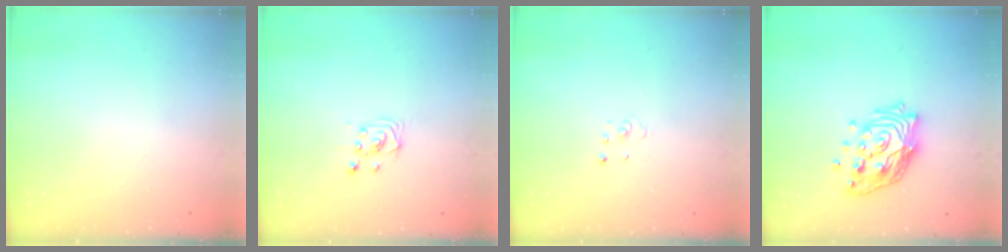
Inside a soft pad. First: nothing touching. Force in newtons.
{"total": 2.9, "press": 2.9, "slide": 0.4}
{"total": 1.1, "press": 1.1, "slide": 0.1}
{"total": 15.2, "press": 15.1, "slide": 1.5}